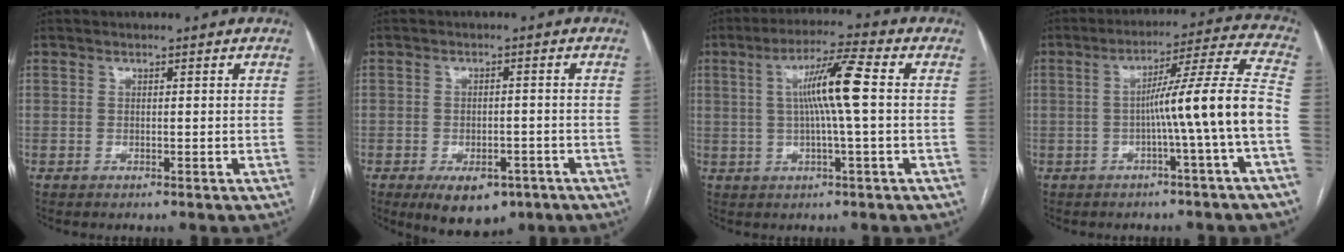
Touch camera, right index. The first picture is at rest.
{"total": 7.9, "force": [-4.9, 4.3, 4.5], "torque": [-0.053, 0.000, -0.064]}
{"total": 8.8, "force": [1.0, -0.3, 8.8], "torque": [-0.158, 0.009, 0.016]}
{"total": 11.9, "force": [-2.7, -1.9, 11.4], "torque": [-0.164, 0.021, -0.044]}